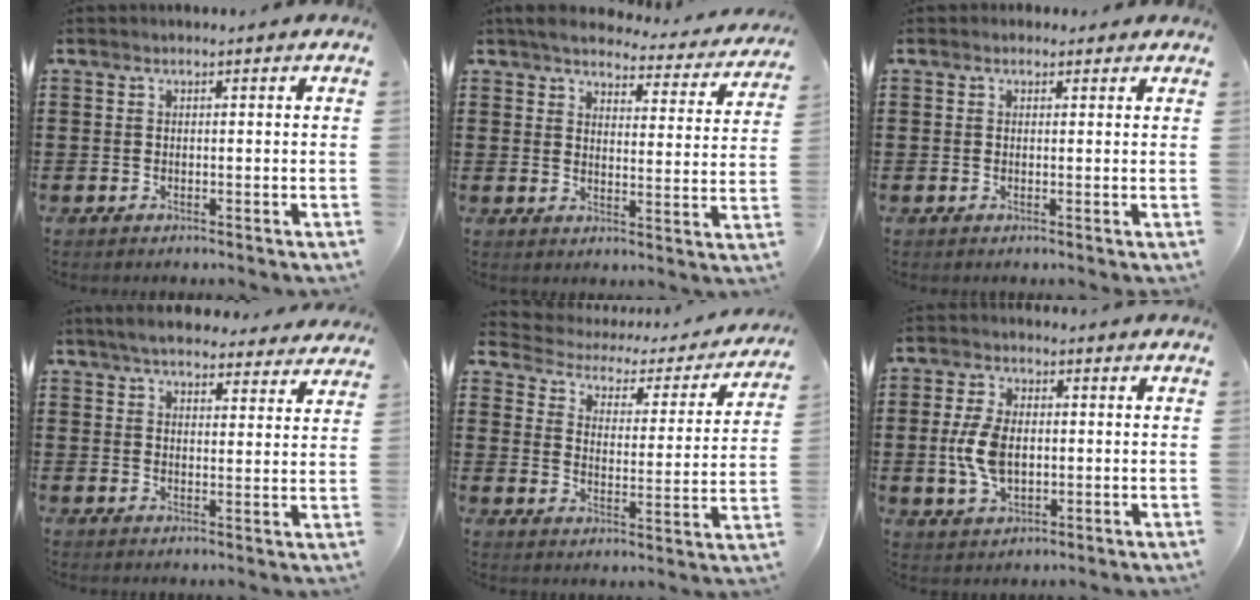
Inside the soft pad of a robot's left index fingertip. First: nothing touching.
{"total": 4.3, "force": [4.1, 0.5, 1.1], "torque": [-0.044, -0.025, 0.069]}
{"total": 1.0, "force": [0.6, 0.7, 0.2], "torque": [-0.007, 0.005, 0.012]}
{"total": 5.3, "force": [5.0, 0.7, 1.5], "torque": [-0.044, -0.013, 0.093]}
{"total": 2.3, "force": [1.9, 1.2, 0.5], "torque": [-0.031, -0.018, 0.022]}
{"total": 7.3, "force": [-0.1, 4.5, 5.8], "torque": [-0.146, 0.002, -0.010]}